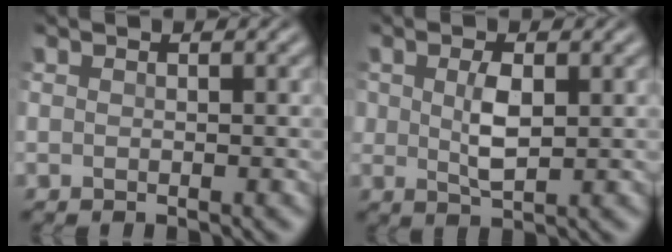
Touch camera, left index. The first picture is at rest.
{"total": 2.6, "force": [0.2, 1.2, 2.3], "torque": [-0.051, -0.003, 0.008]}